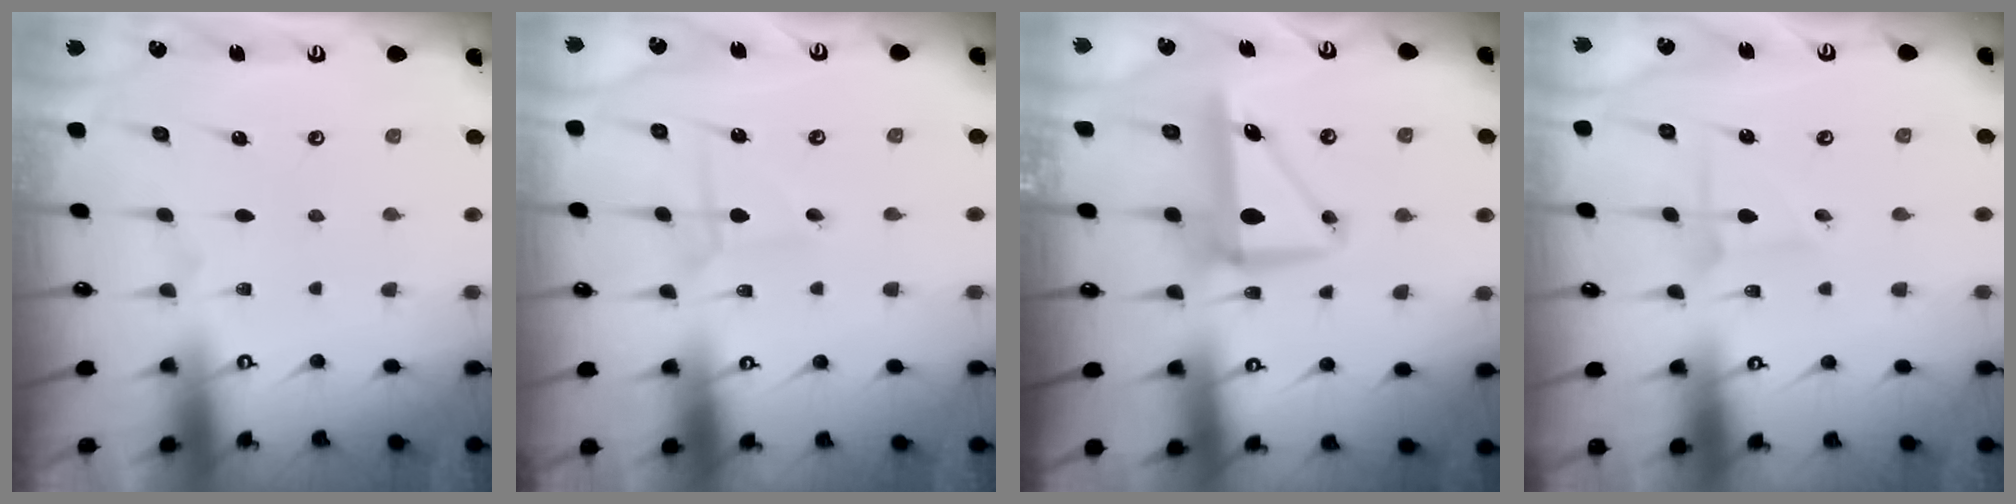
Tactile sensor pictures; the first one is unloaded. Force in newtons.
{"total": 2.2, "press": 2.2, "slide": 0.2}
{"total": 8.2, "press": 8.0, "slide": 1.7}
{"total": 2.0, "press": 2.0, "slide": 0.2}